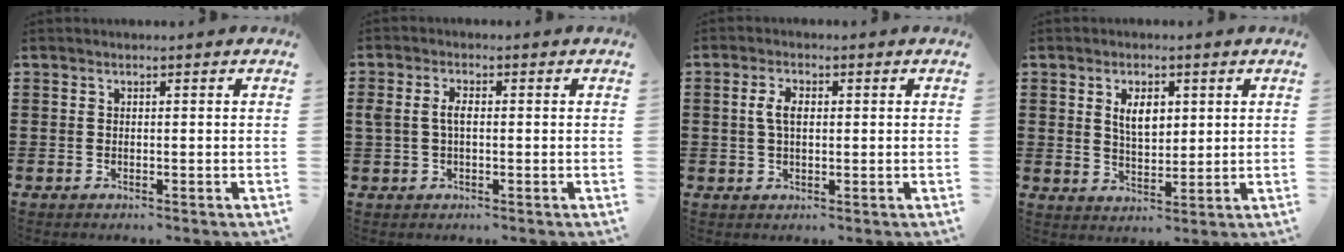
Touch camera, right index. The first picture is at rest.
{"total": 3.0, "force": [0.2, 1.6, 2.5], "torque": [-0.066, 0.001, -0.004]}
{"total": 3.5, "force": [0.4, 1.8, 3.0], "torque": [-0.062, 0.010, 0.005]}
{"total": 4.7, "force": [1.6, 2.5, 3.7], "torque": [-0.064, 0.005, 0.023]}